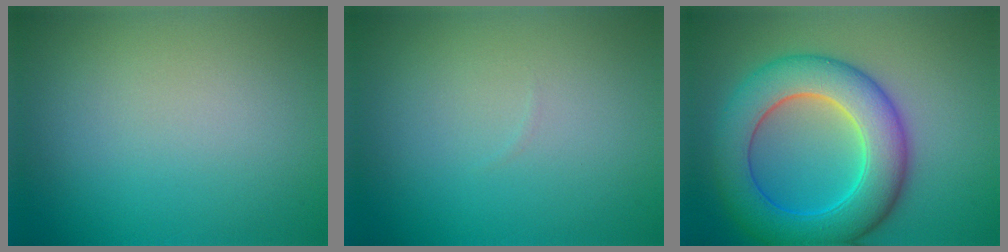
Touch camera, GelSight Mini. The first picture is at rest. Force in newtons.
{"total": 0.0}
{"total": 9.0, "press": 9.0, "slide": 0.3}